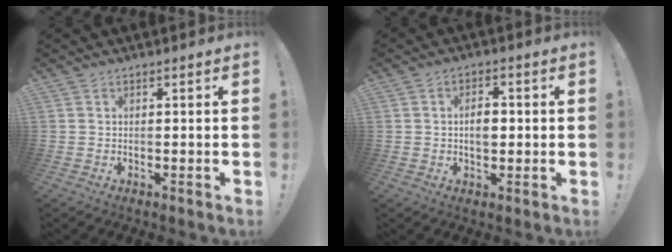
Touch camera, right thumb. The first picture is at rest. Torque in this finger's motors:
{"motor_torque": [-0.05, 0.19, -0.03, 0.39, 0.06]}